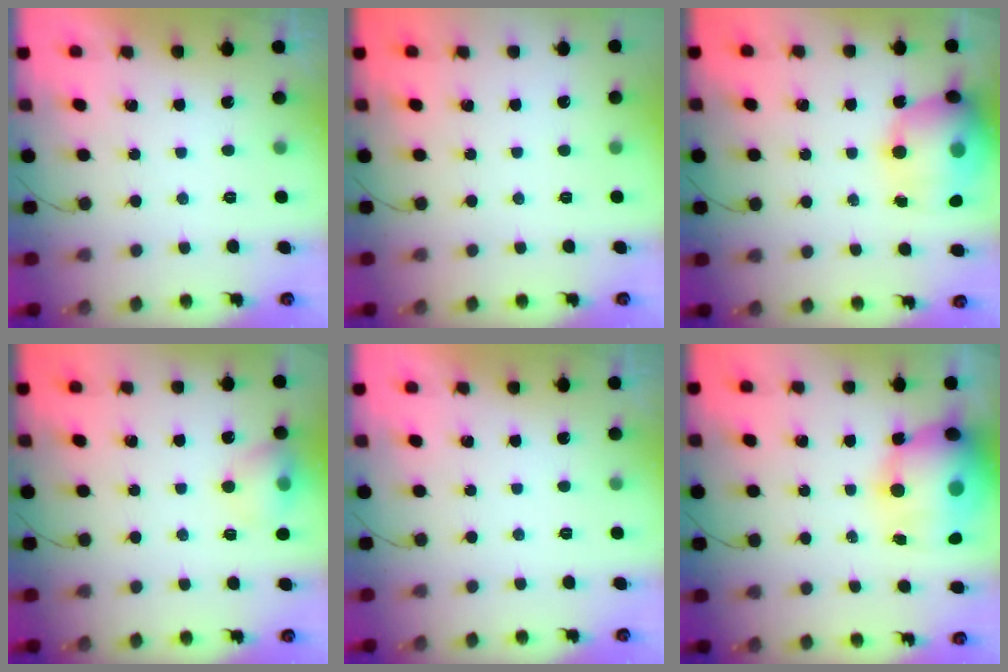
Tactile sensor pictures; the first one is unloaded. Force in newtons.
{"total": 0.0}
{"total": 21.0, "press": 20.7, "slide": 3.6}
{"total": 9.2, "press": 9.1, "slide": 1.2}
{"total": 0.0}
{"total": 18.4, "press": 17.9, "slide": 4.2}